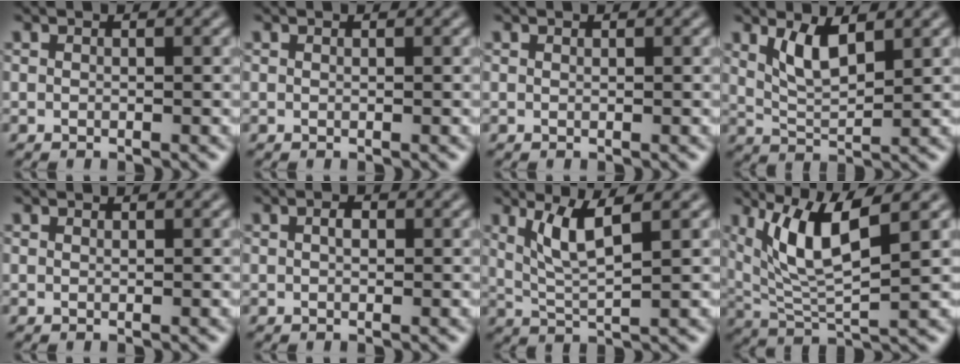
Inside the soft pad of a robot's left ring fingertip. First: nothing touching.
{"total": 0.0}
{"total": 0.0}
{"total": 3.4, "force": [1.9, 1.1, 2.6], "torque": [-0.057, -0.009, 0.042]}
{"total": 0.0}
{"total": 1.1, "force": [0.3, 0.7, 0.9], "torque": [-0.014, 0.003, 0.003]}
{"total": 3.9, "force": [1.8, 0.8, 3.4], "torque": [-0.070, -0.006, 0.040]}
{"total": 6.7, "force": [3.0, 1.7, 5.7], "torque": [-0.116, -0.008, 0.064]}